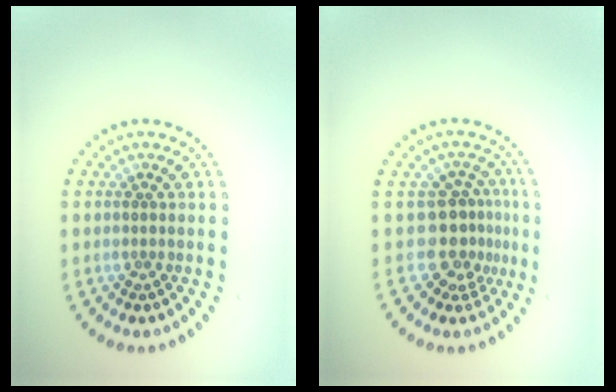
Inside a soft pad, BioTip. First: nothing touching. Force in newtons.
{"total": 3.4, "press": 2.5, "slide": 2.3}